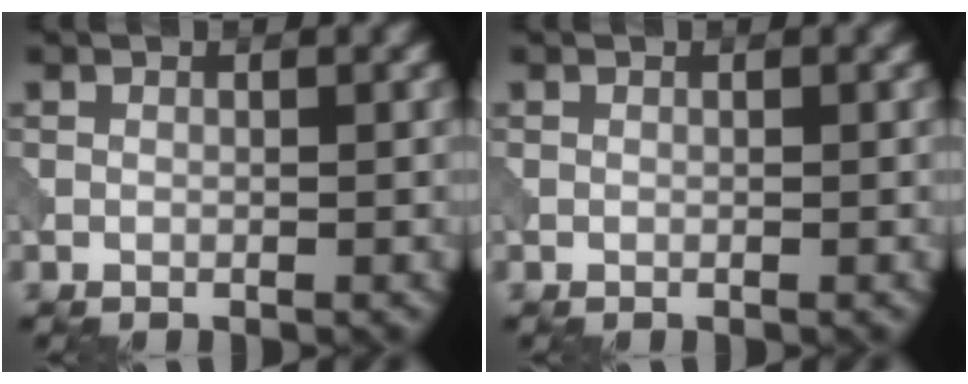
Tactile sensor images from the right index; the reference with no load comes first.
{"total": 0.0}